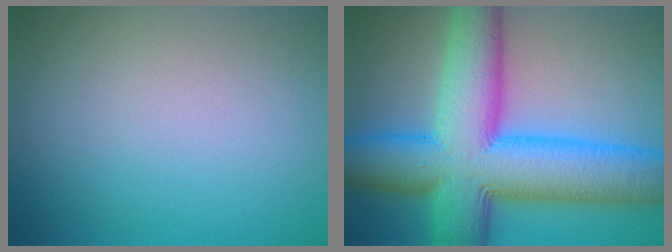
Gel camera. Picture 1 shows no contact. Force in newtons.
{"total": 14.3, "press": 14.3, "slide": 0.3}